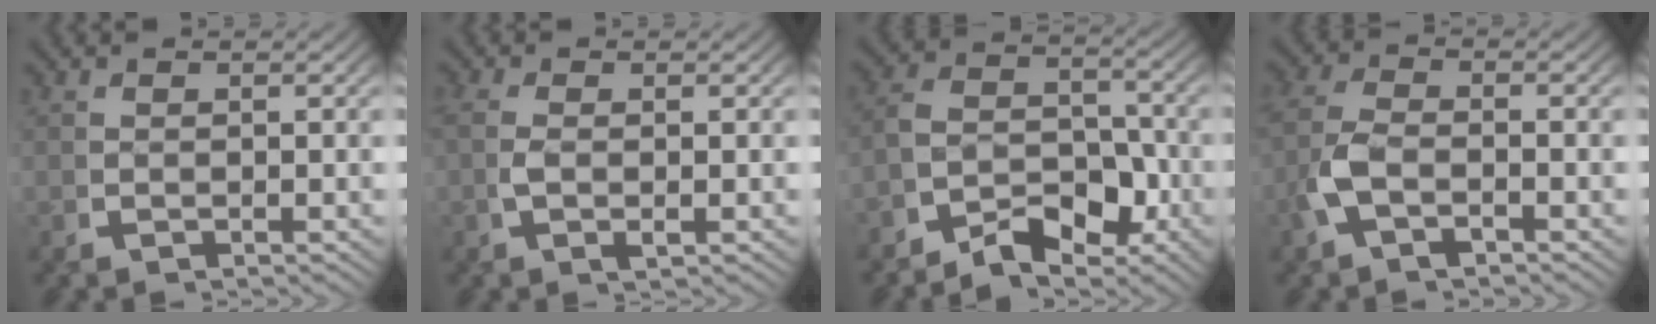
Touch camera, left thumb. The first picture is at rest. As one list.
[{"total": 1.4, "force": [0.2, 0.4, 1.4], "torque": [-0.044, -0.006, 0.007]}, {"total": 5.8, "force": [-2.7, 3.7, 3.6], "torque": [-0.063, -0.016, -0.048]}, {"total": 3.5, "force": [-0.8, 2.1, 2.7], "torque": [-0.075, -0.007, -0.014]}]